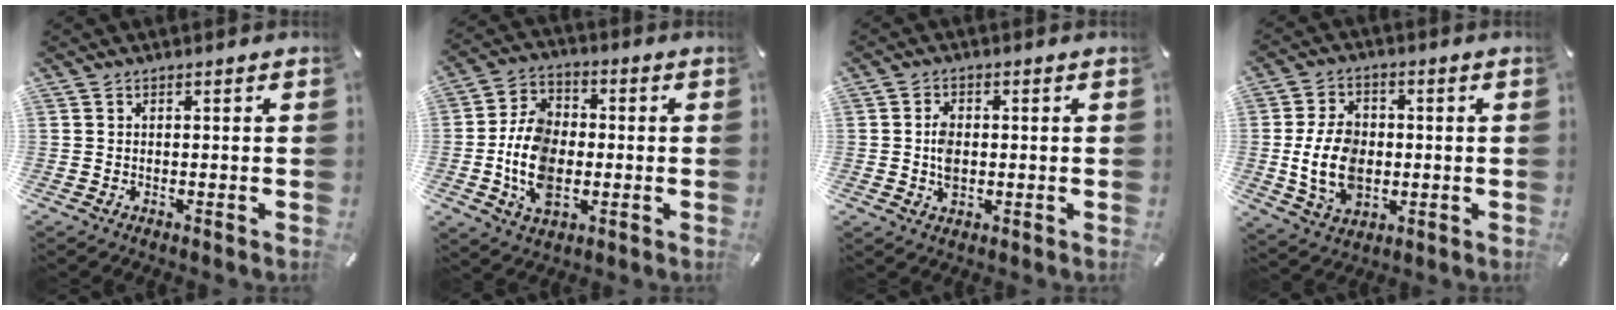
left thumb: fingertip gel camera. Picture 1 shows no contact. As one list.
[{"total": 12.3, "force": [-2.4, 8.9, 8.2], "torque": [-0.195, 0.012, -0.042]}, {"total": 4.7, "force": [-0.1, 3.2, 3.4], "torque": [-0.063, 0.002, -0.005]}, {"total": 12.2, "force": [-0.8, 9.0, 8.1], "torque": [-0.175, 0.004, -0.014]}]